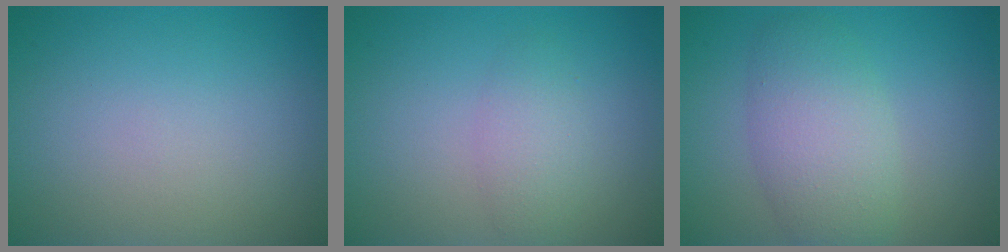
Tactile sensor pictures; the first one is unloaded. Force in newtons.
{"total": 2.3, "press": 2.3, "slide": 0.0}
{"total": 4.9, "press": 4.9, "slide": 0.2}